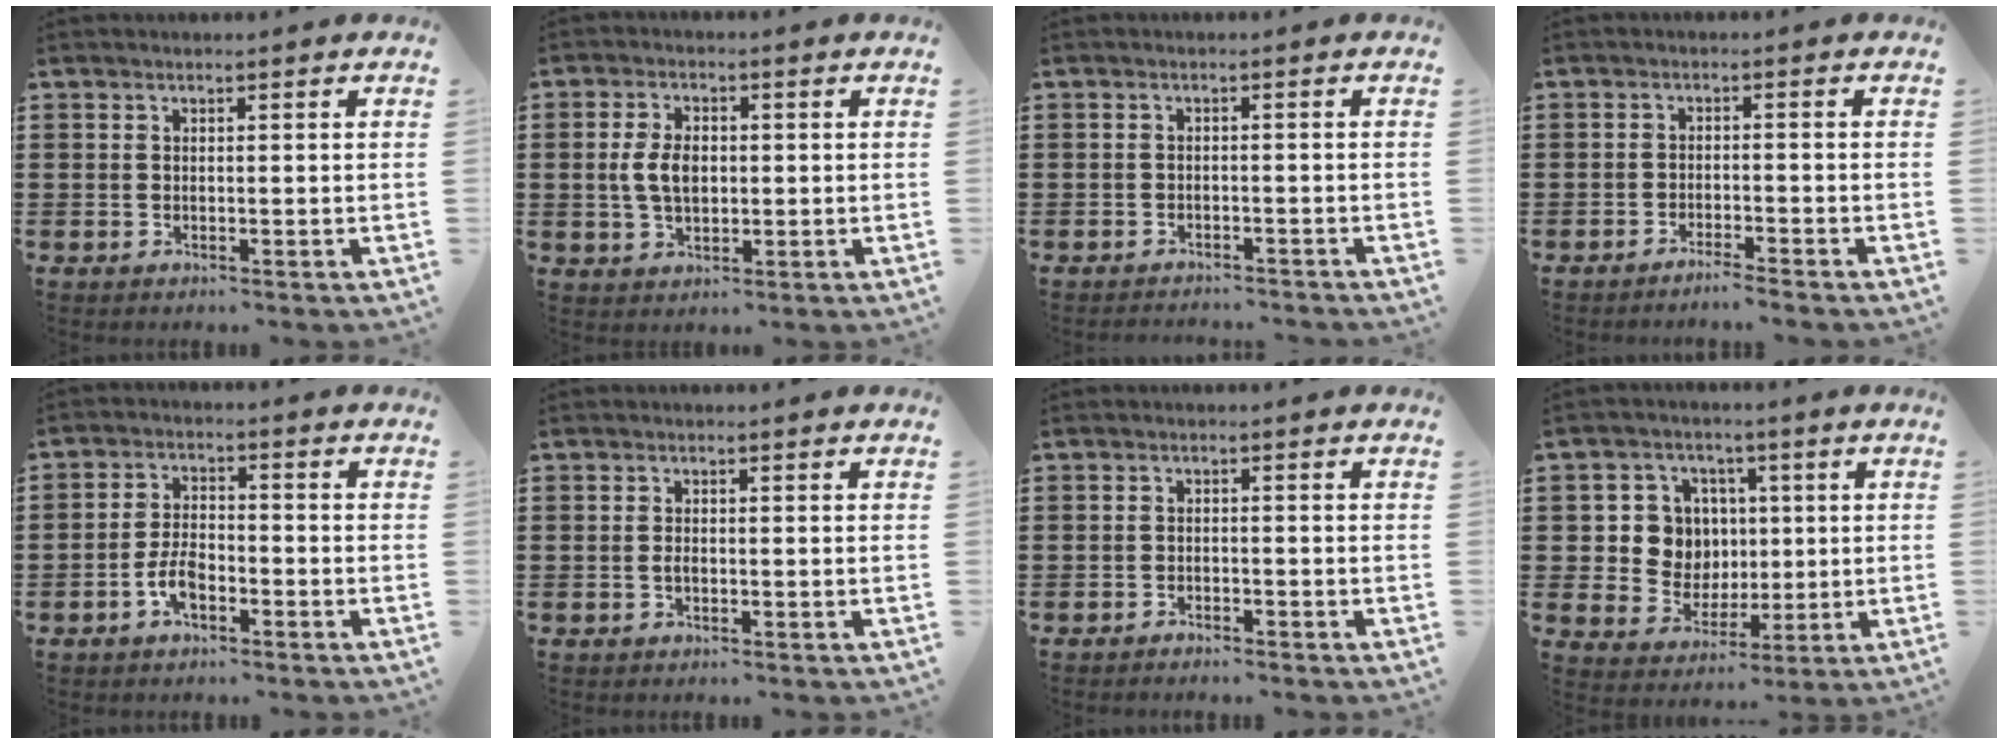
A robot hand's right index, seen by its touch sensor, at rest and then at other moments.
{"total": 5.2, "force": [0.2, 2.9, 4.3], "torque": [-0.103, 0.005, -0.002]}
{"total": 1.6, "force": [-1.6, 0.1, 0.0], "torque": [-0.005, 0.002, -0.034]}
{"total": 2.0, "force": [-1.9, -0.4, 0.5], "torque": [-0.010, 0.002, -0.038]}
{"total": 4.8, "force": [-2.4, 2.4, 3.4], "torque": [-0.086, -0.001, -0.051]}
{"total": 0.9, "force": [-0.3, 0.2, 0.9], "torque": [-0.019, -0.007, -0.003]}
{"total": 1.3, "force": [-1.3, 0.1, 0.0], "torque": [-0.004, 0.004, -0.028]}
{"total": 7.8, "force": [0.9, 7.4, 2.3], "torque": [-0.072, 0.016, 0.021]}